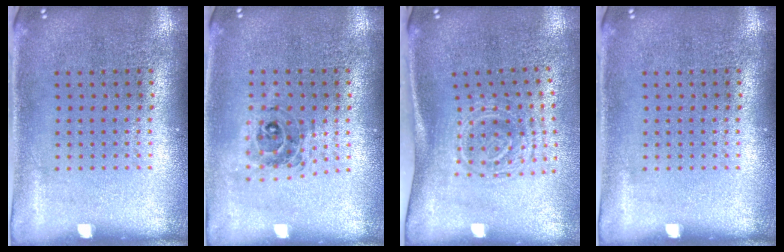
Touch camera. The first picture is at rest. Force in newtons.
{"total": 0.8, "press": 0.8, "slide": 0.1}
{"total": 1.7, "press": 1.2, "slide": 1.2}
{"total": 0.0}